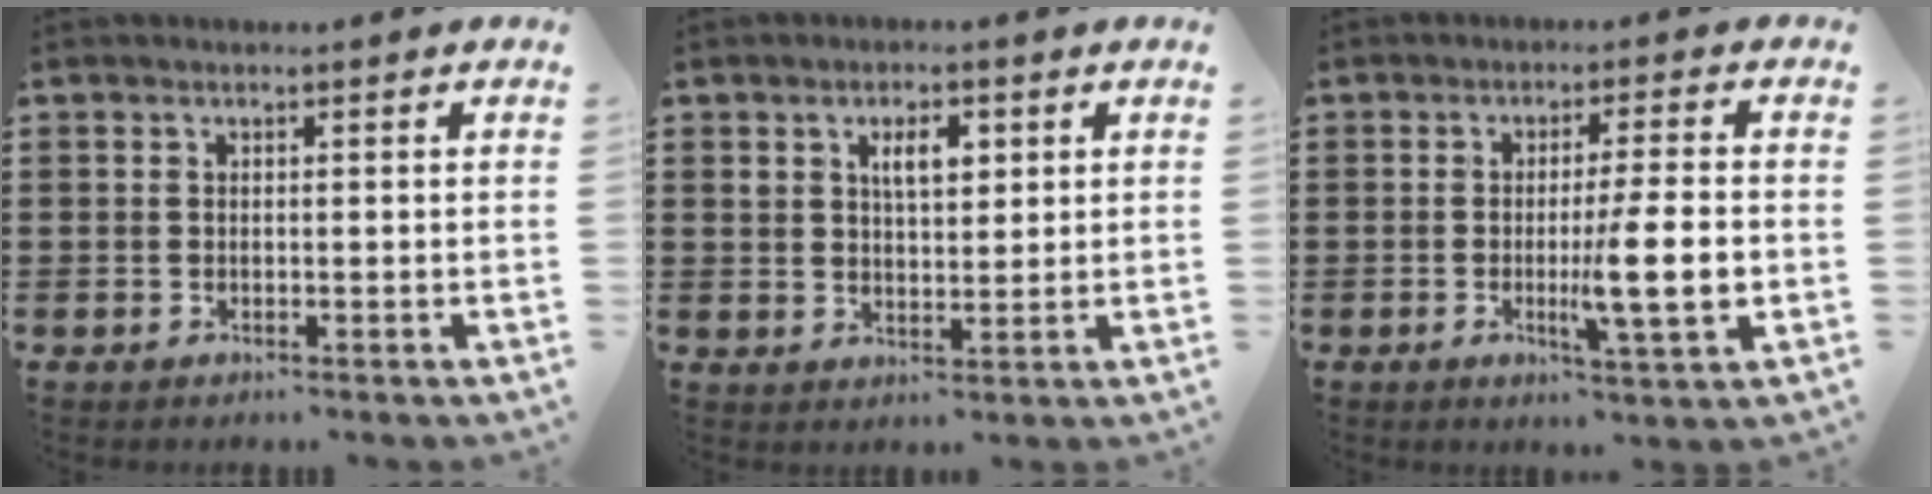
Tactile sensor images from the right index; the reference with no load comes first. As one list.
[{"total": 4.3, "force": [1.8, 2.0, 3.4], "torque": [-0.058, 0.004, 0.026]}, {"total": 8.7, "force": [-1.5, 0.7, 8.5], "torque": [-0.131, -0.013, -0.025]}]